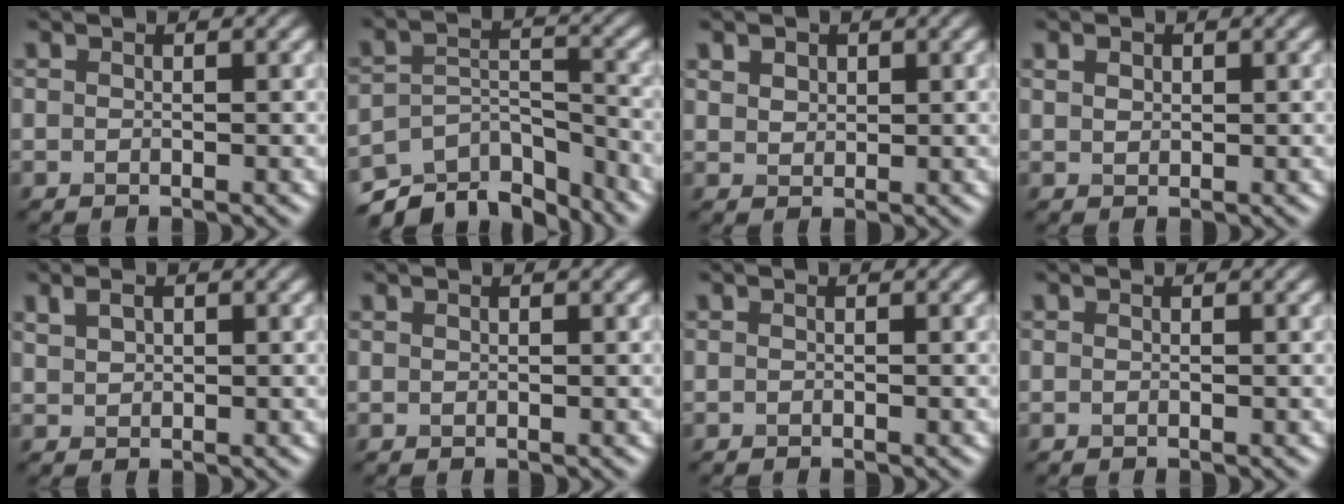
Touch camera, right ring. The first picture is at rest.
{"total": 8.2, "force": [-6.9, 3.2, 2.9], "torque": [-0.050, -0.001, -0.115]}
{"total": 2.4, "force": [1.5, 1.6, 1.0], "torque": [-0.026, 0.007, 0.027]}
{"total": 1.3, "force": [0.7, 0.9, 0.5], "torque": [-0.009, 0.001, 0.015]}
{"total": 1.6, "force": [0.9, 1.0, 0.9], "torque": [-0.017, 0.002, 0.023]}
{"total": 0.0}
{"total": 0.0}
{"total": 0.0}